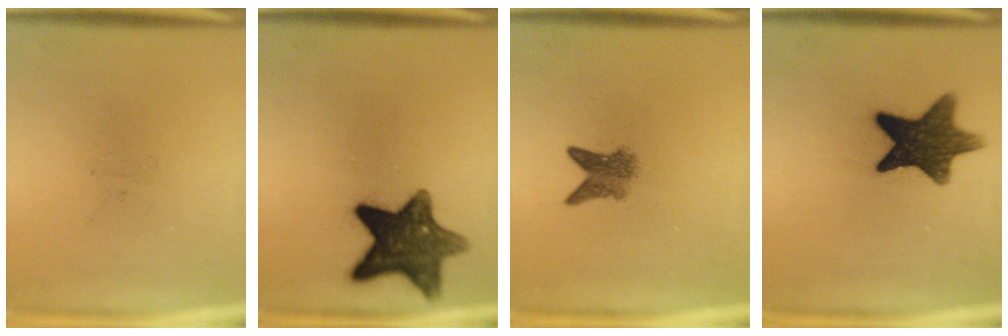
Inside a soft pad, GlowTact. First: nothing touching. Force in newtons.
{"total": 12.2}
{"total": 3.4}
{"total": 12.5}